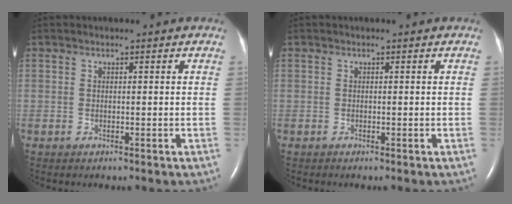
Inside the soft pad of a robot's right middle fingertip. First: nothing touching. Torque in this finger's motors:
{"motor_torque": [0.00, 0.00, 0.00, 0.00]}